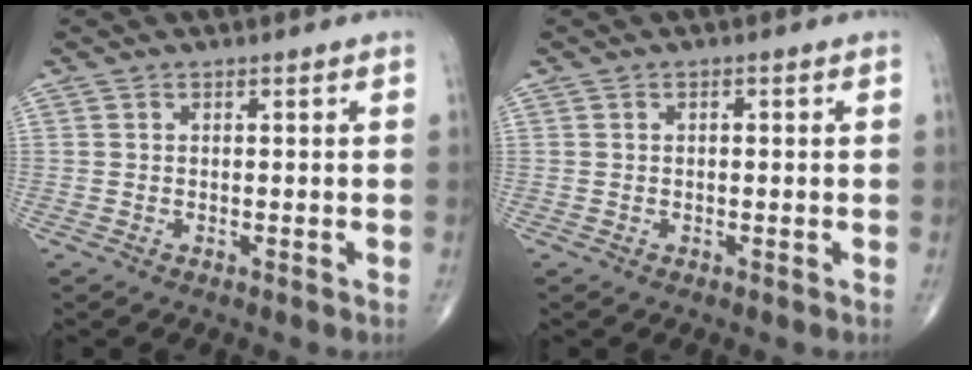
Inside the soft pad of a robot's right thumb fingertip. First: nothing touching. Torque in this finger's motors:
{"motor_torque": [-0.35, 0.16, -0.06, -0.06, 0.02]}